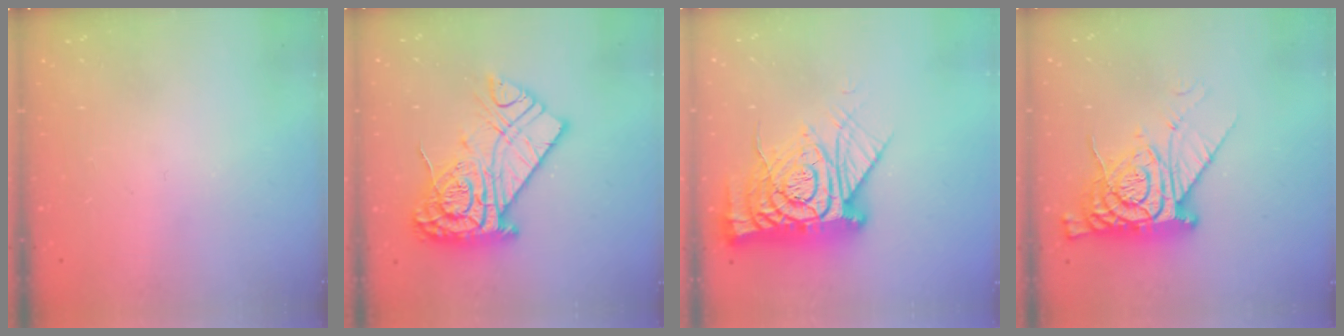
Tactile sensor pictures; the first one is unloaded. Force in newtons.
{"total": 20.4, "press": 20.3, "slide": 1.4}
{"total": 22.0, "press": 21.9, "slide": 2.2}
{"total": 13.0, "press": 12.9, "slide": 1.0}